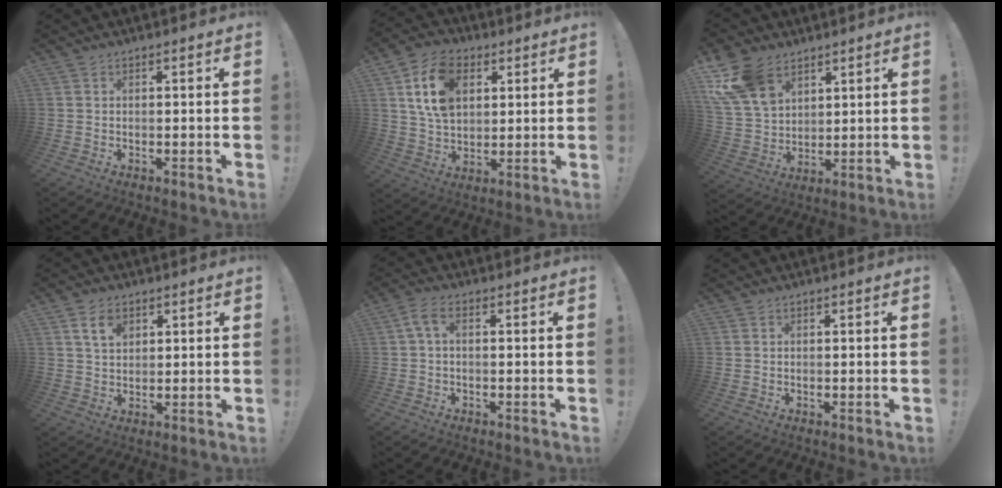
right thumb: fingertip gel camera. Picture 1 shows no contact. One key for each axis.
{"total": 15.5, "fx": 5.7, "fy": 10.7, "fz": 9.6, "tx": -0.169, "ty": -0.007, "tz": 0.109}
{"total": 15.8, "fx": 8.8, "fy": 10.5, "fz": 8.0, "tx": -0.164, "ty": -0.041, "tz": 0.172}
{"total": 5.2, "fx": 2.6, "fy": 3.2, "fz": 3.2, "tx": -0.047, "ty": -0.007, "tz": 0.046}
{"total": 3.7, "fx": 0.3, "fy": 1.3, "fz": 3.4, "tx": -0.073, "ty": -0.001, "tz": 0.005}
{"total": 0.0}